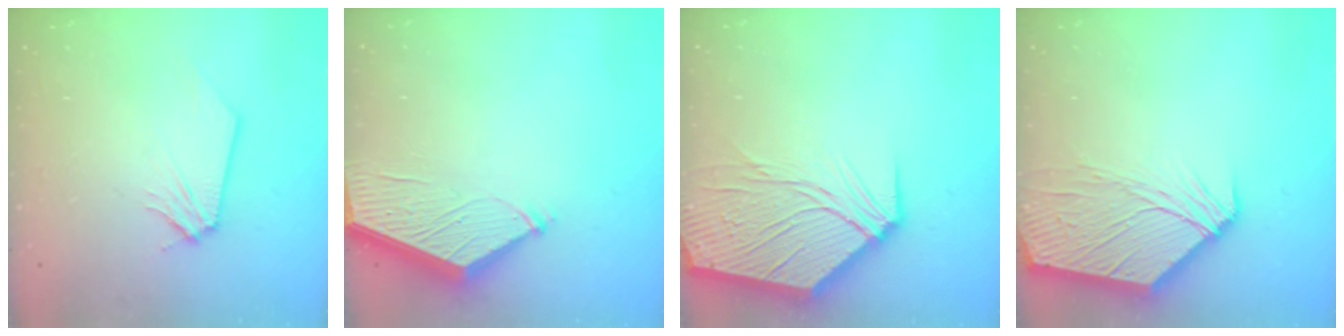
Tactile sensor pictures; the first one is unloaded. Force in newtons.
{"total": 10.8, "press": 10.8, "slide": 0.3}
{"total": 16.7, "press": 16.5, "slide": 2.8}
{"total": 12.5, "press": 12.4, "slide": 2.0}